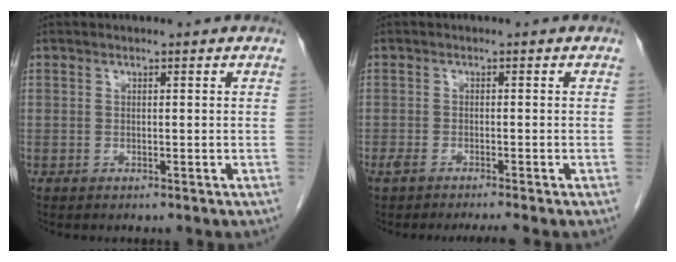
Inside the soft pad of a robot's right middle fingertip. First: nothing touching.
{"total": 3.8, "force": [-3.1, 0.2, 2.2], "torque": [-0.039, -0.003, -0.052]}